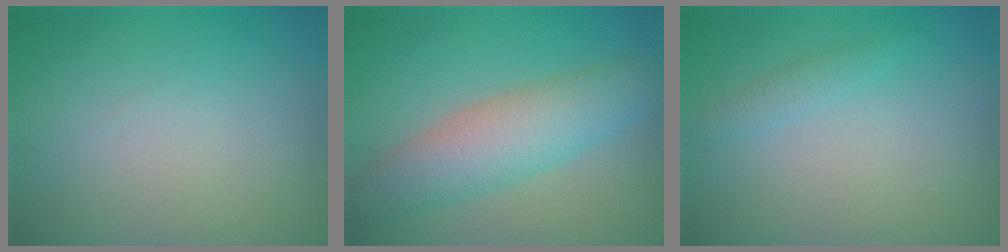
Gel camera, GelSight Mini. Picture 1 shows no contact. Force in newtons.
{"total": 6.0, "press": 6.0, "slide": 0.1}
{"total": 1.1, "press": 1.1, "slide": 0.1}